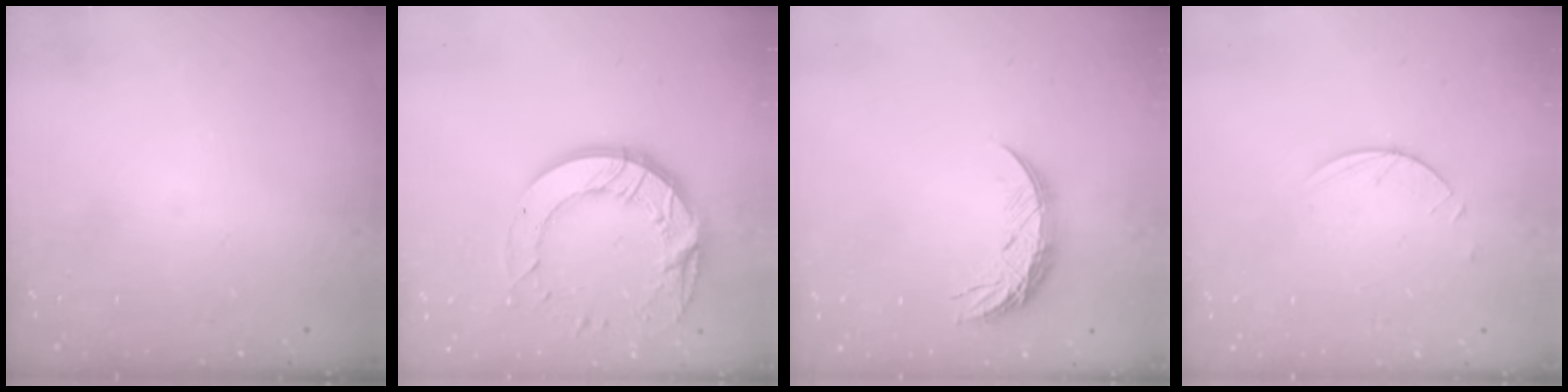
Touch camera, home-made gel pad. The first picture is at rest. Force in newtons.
{"total": 15.8, "press": 15.8, "slide": 1.1}
{"total": 8.2, "press": 8.2, "slide": 0.8}
{"total": 2.5, "press": 2.4, "slide": 0.3}